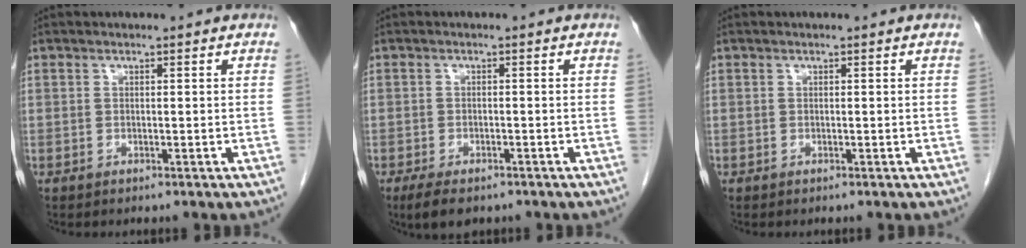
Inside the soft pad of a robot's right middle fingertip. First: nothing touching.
{"total": 4.7, "force": [-3.3, 1.9, 2.7], "torque": [-0.046, -0.009, -0.047]}
{"total": 0.0}